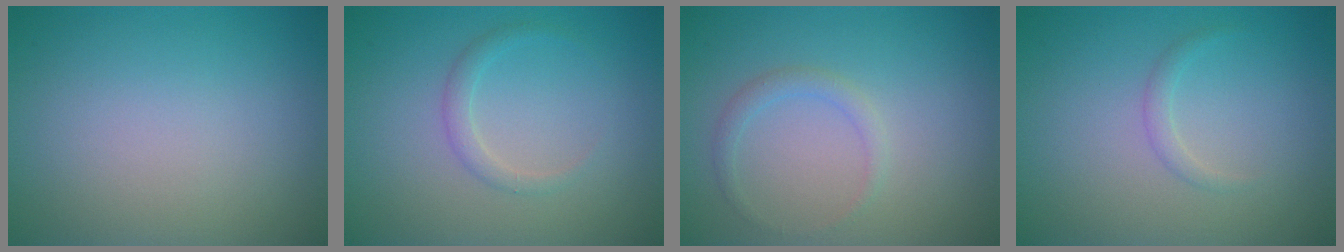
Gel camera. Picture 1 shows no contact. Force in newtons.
{"total": 1.3, "press": 1.3, "slide": 0.0}
{"total": 1.3, "press": 1.3, "slide": 0.1}
{"total": 0.9, "press": 0.9, "slide": 0.0}